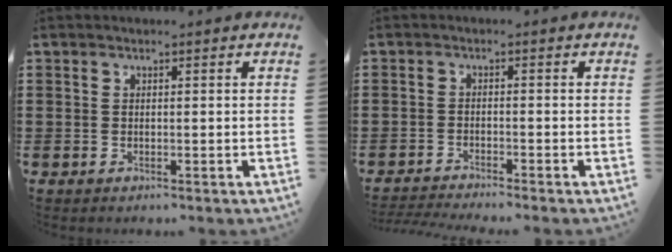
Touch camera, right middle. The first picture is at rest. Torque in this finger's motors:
{"motor_torque": [0.65, -0.17, 0.09, 0.06]}